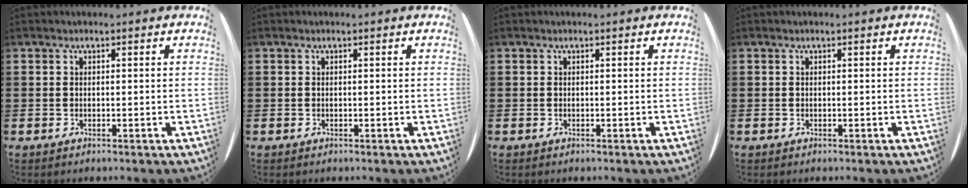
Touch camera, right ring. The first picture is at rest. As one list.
[{"total": 0.0}, {"total": 0.0}, {"total": 0.0}]